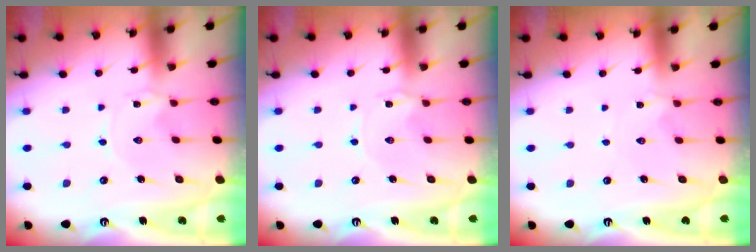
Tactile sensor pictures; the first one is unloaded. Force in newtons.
{"total": 1.4, "press": 1.4, "slide": 0.2}
{"total": 1.2, "press": 1.2, "slide": 0.4}